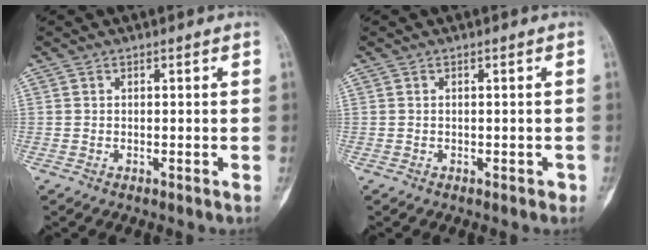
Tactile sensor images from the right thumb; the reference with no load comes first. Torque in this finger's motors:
{"motor_torque": [0.46, 0.27, 0.33, -0.16, -0.03]}